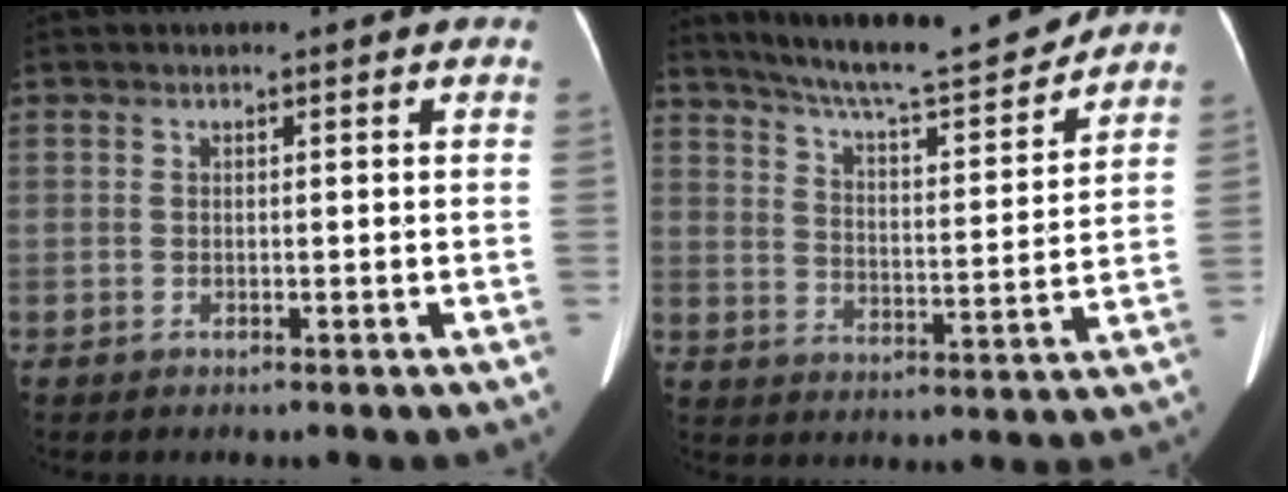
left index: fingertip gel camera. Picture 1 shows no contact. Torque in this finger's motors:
{"motor_torque": [0.09, -0.31, 0.00, 0.05]}